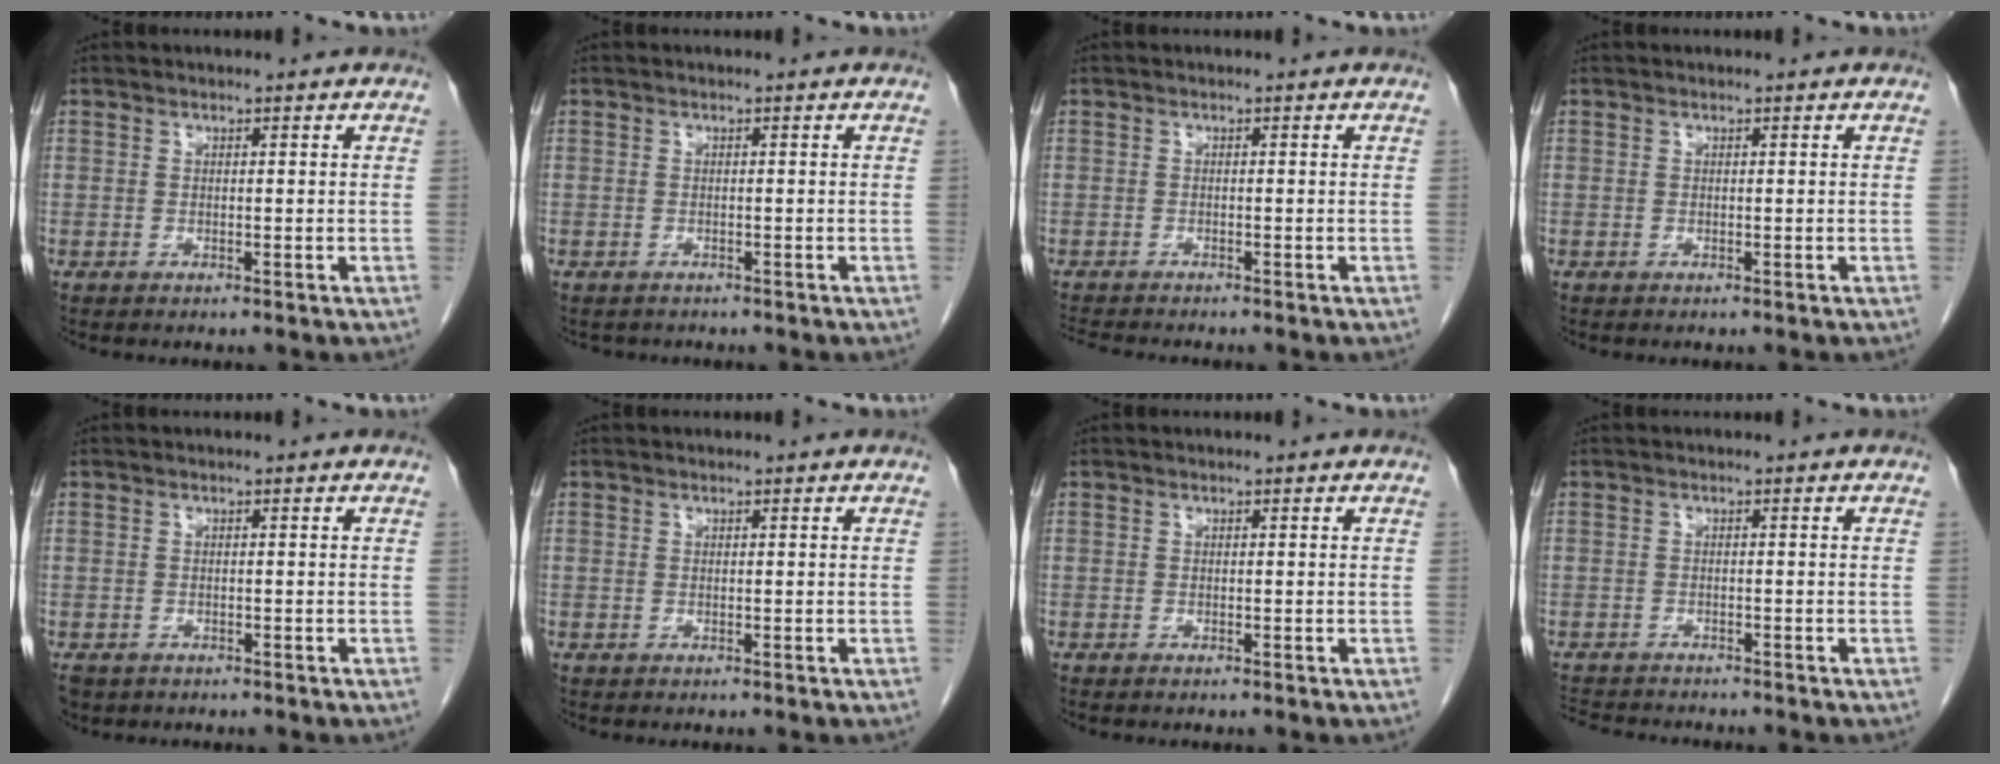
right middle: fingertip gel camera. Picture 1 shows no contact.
{"total": 1.5, "force": [-1.4, 0.7, 0.2], "torque": [-0.012, -0.002, -0.018]}
{"total": 3.7, "force": [-3.5, 0.0, 1.2], "torque": [-0.019, -0.014, -0.057]}
{"total": 0.0}
{"total": 3.5, "force": [-2.5, 2.2, 1.0], "torque": [-0.022, -0.004, -0.038]}
{"total": 0.0}
{"total": 0.0}
{"total": 6.2, "force": [-5.9, 1.0, 1.8], "torque": [-0.028, -0.008, -0.092]}